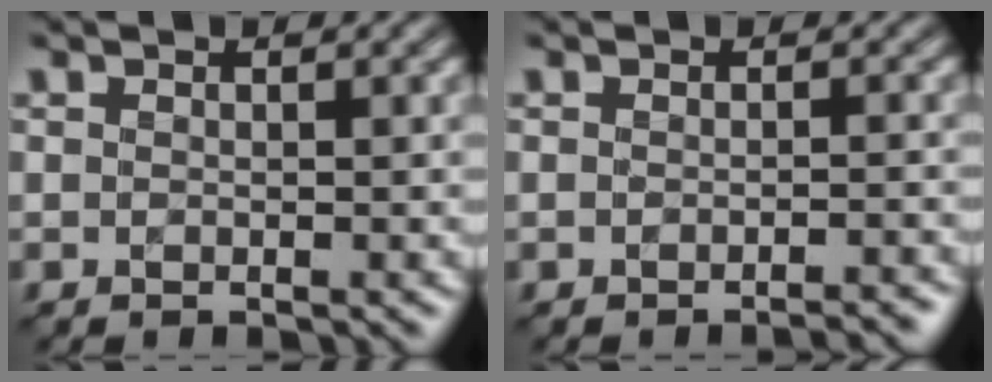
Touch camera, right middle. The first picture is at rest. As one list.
[{"total": 1.9, "force": [-1.6, 0.3, 1.0], "torque": [-0.001, 0.015, -0.023]}]